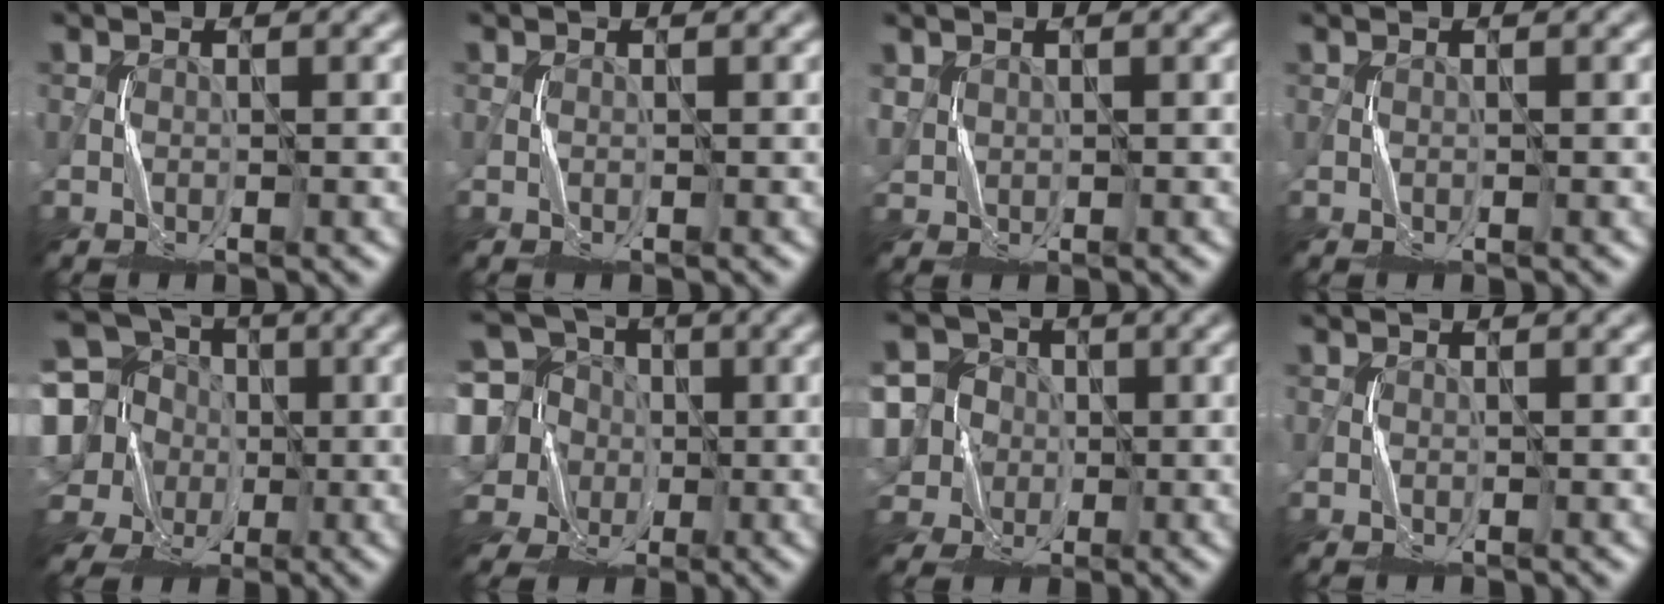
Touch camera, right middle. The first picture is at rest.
{"total": 0.0}
{"total": 1.2, "force": [0.6, 1.1, 0.2], "torque": [-0.010, -0.001, 0.017]}
{"total": 0.0}
{"total": 15.6, "force": [1.4, 13.7, 7.3], "torque": [-0.214, 0.034, -0.011]}
{"total": 13.1, "force": [1.8, 11.4, 6.2], "torque": [-0.181, 0.039, -0.004]}
{"total": 10.5, "force": [0.0, 9.6, 4.1], "torque": [-0.115, 0.033, -0.032]}
{"total": 0.0}